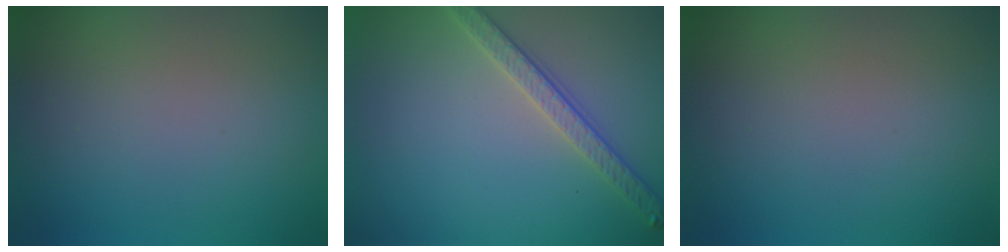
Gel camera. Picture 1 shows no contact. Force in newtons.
{"total": 2.8, "press": 2.7, "slide": 0.7}
{"total": 0.0}